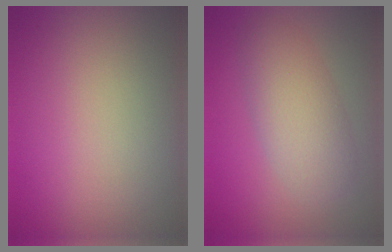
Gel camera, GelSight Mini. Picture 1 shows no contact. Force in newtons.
{"total": 4.3, "press": 4.3, "slide": 0.2}